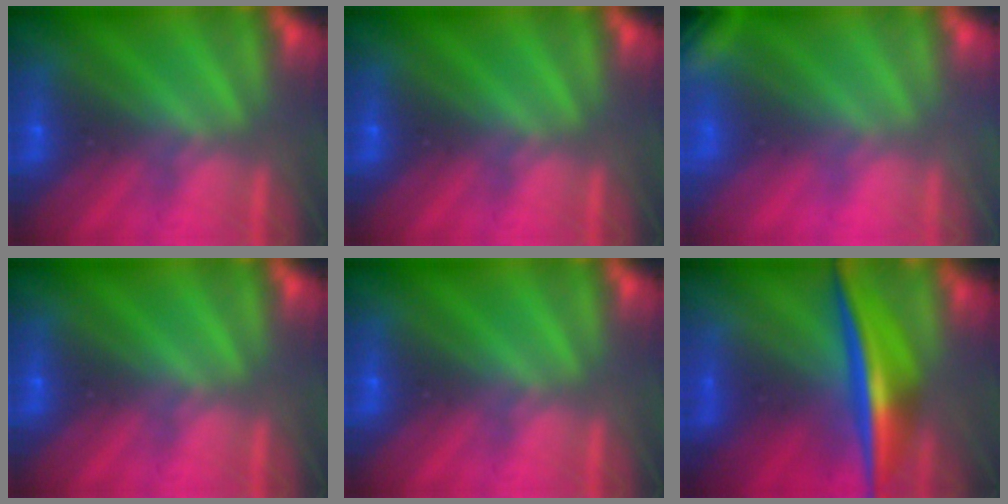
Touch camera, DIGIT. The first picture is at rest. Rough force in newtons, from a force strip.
{"total": 0.0}
{"total": 2.8}
{"total": 0.0}
{"total": 0.0}
{"total": 7.5}